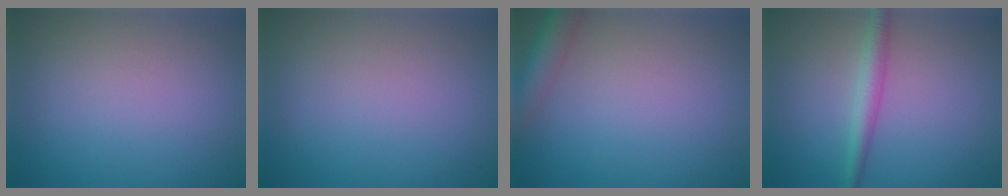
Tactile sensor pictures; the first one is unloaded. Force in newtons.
{"total": 0.0}
{"total": 4.0, "press": 4.0, "slide": 0.3}
{"total": 2.4, "press": 2.4, "slide": 0.1}